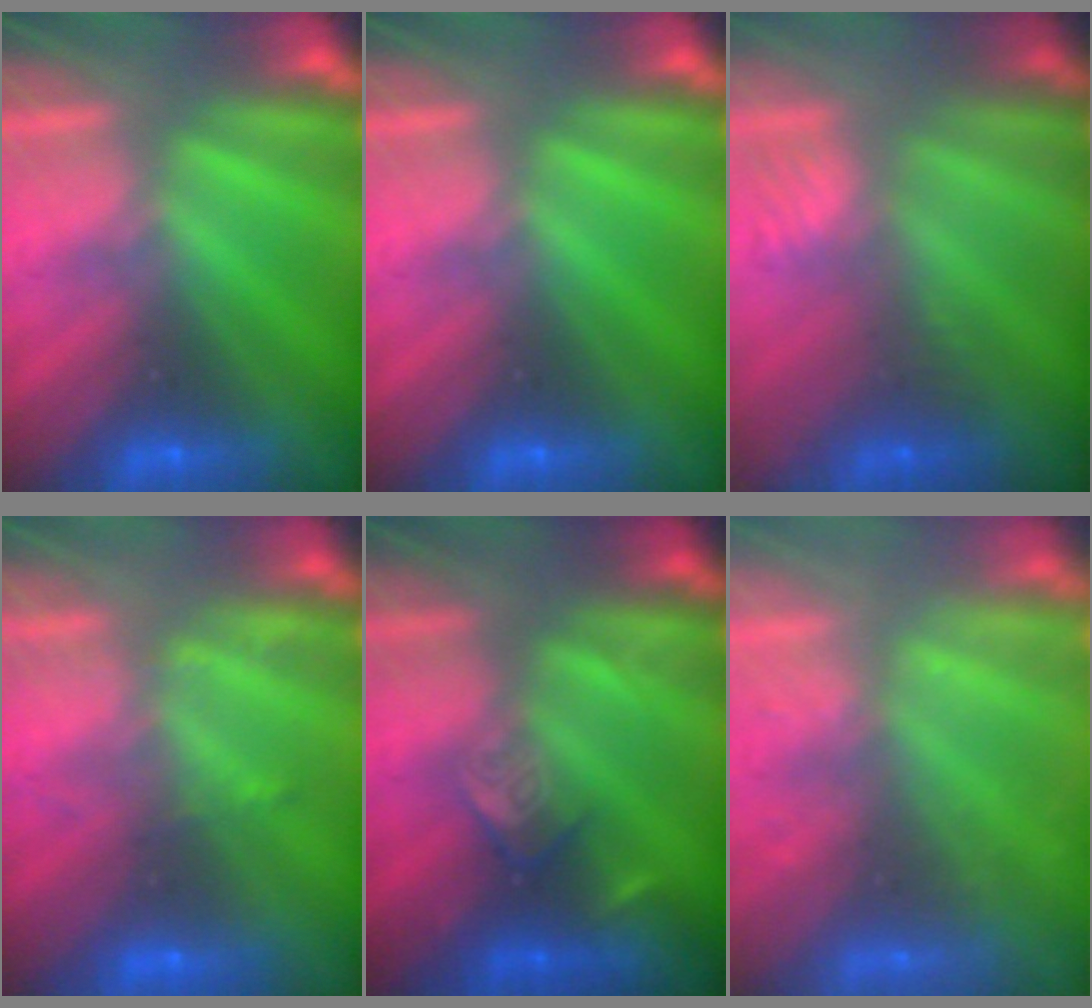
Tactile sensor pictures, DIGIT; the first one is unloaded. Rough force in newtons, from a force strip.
{"total": 0.0}
{"total": 2.4}
{"total": 2.3}
{"total": 2.4}
{"total": 2.3}